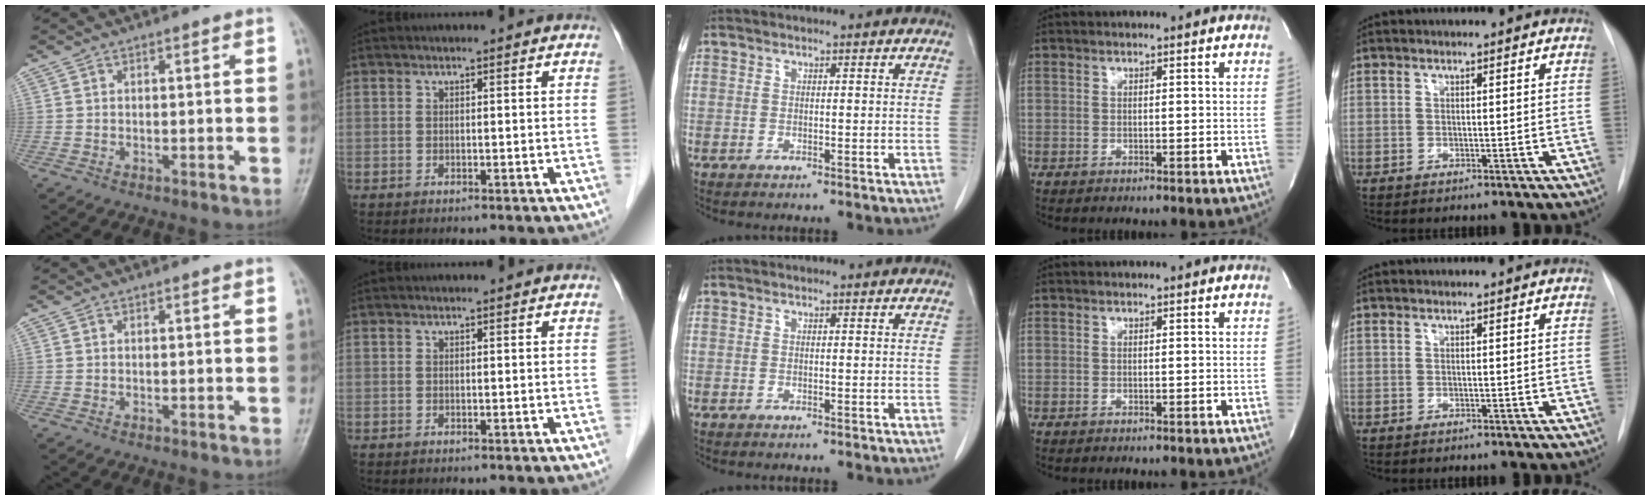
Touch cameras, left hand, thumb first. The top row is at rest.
{}